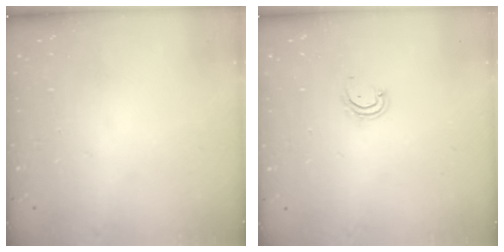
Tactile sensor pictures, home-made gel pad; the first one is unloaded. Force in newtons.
{"total": 4.0, "press": 4.0, "slide": 0.3}